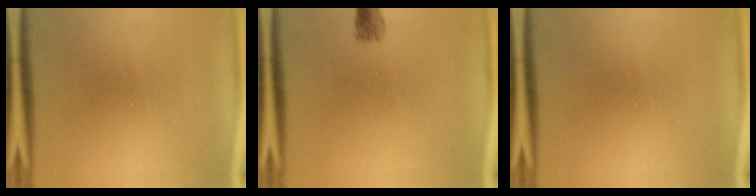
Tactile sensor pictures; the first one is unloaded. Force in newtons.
{"total": 1.8}
{"total": 0.0}